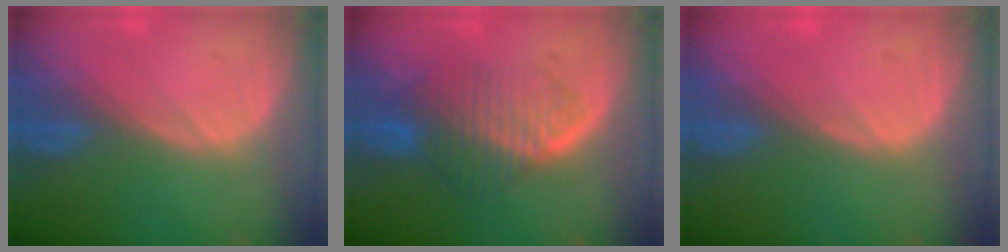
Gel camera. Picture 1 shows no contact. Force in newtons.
{"total": 7.6, "press": 6.9, "slide": 3.2}
{"total": 0.5, "press": 0.1, "slide": 0.5}